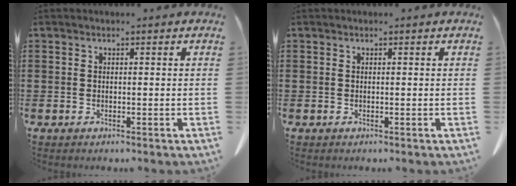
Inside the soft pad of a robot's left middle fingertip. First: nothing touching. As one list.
[{"total": 0.0}]